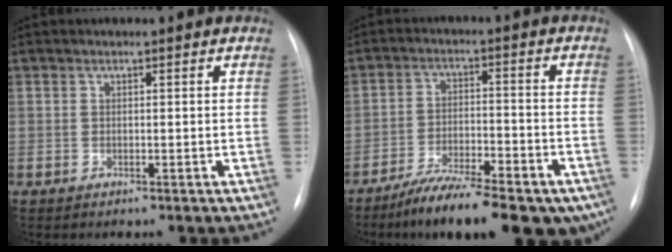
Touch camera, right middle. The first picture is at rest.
{"total": 16.7, "force": [-12.4, 4.6, 10.2], "torque": [-0.117, 0.005, -0.192]}